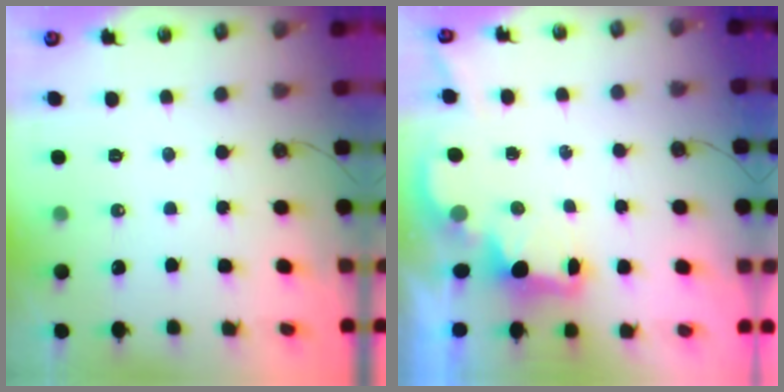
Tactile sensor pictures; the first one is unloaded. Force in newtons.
{"total": 2.1, "press": 1.9, "slide": 0.8}